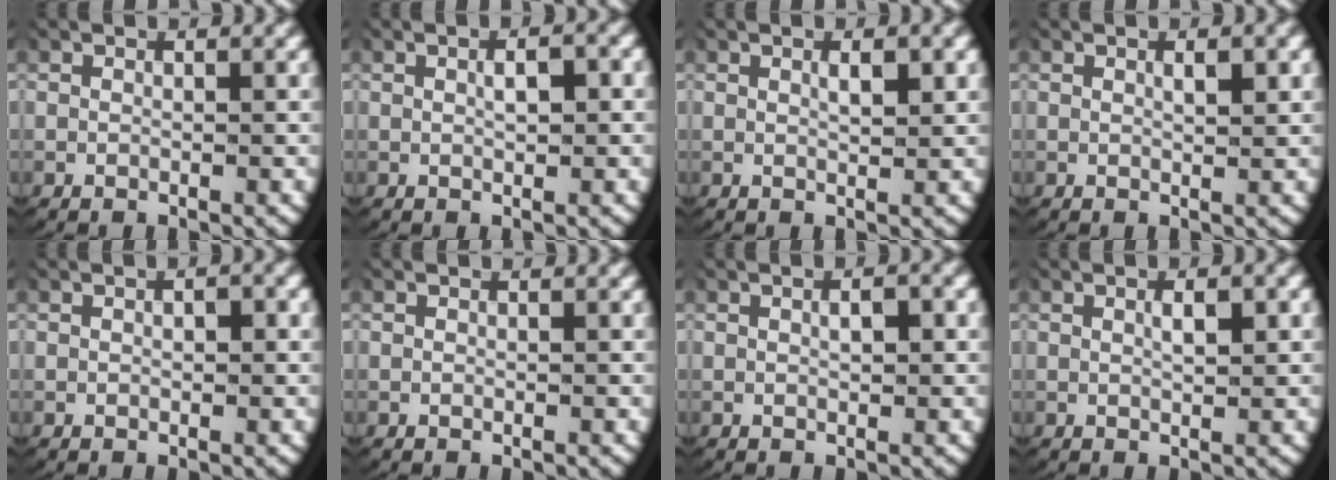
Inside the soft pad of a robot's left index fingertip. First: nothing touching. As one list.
[{"total": 1.8, "force": [0.1, 0.7, 1.7], "torque": [-0.021, -0.002, 0.003]}, {"total": 1.6, "force": [0.6, 0.3, 1.5], "torque": [-0.022, -0.004, 0.013]}, {"total": 1.5, "force": [0.5, 0.3, 1.4], "torque": [-0.018, -0.003, 0.010]}, {"total": 1.1, "force": [0.1, 0.6, 0.8], "torque": [-0.011, -0.002, 0.003]}, {"total": 0.6, "force": [0.0, -0.5, -0.3], "torque": [-0.002, -0.011, 0.009]}, {"total": 1.5, "force": [0.1, 0.6, 1.3], "torque": [-0.018, -0.003, 0.005]}, {"total": 1.8, "force": [0.4, 0.5, 1.7], "torque": [-0.022, -0.001, 0.008]}]